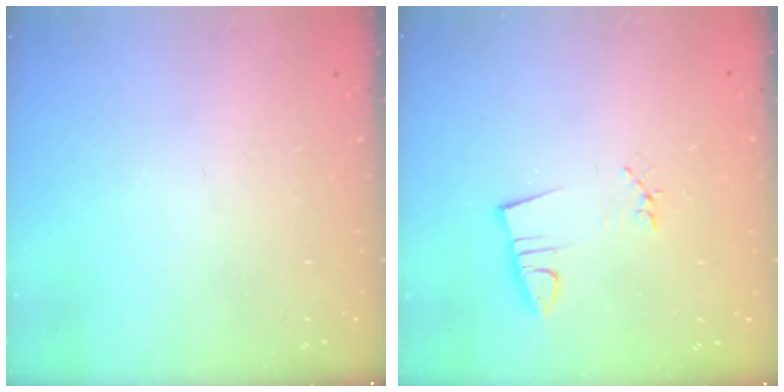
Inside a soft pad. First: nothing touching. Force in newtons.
{"total": 3.1, "press": 1.8, "slide": 2.6}